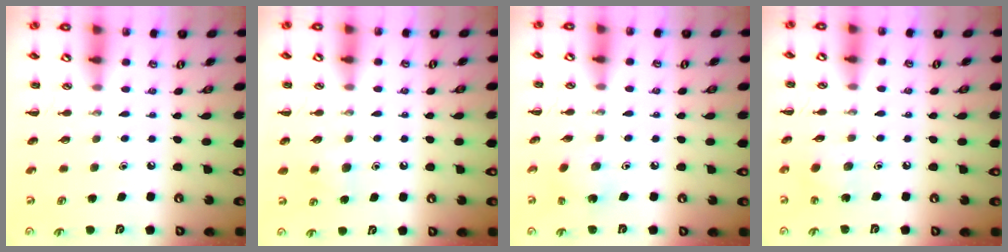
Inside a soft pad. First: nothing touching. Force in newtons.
{"total": 5.5, "press": 5.2, "slide": 1.9}
{"total": 1.8, "press": 1.7, "slide": 0.5}
{"total": 3.4, "press": 3.2, "slide": 1.0}